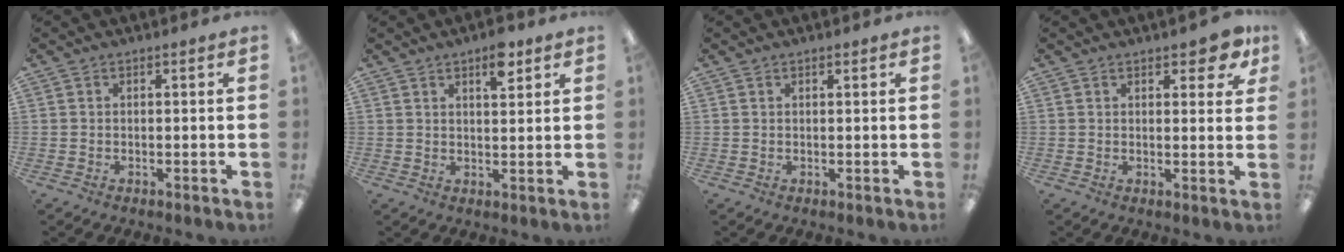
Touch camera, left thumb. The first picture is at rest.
{"total": 5.7, "force": [3.7, 2.1, 3.8], "torque": [-0.044, -0.018, 0.058]}
{"total": 0.7, "force": [0.6, 0.3, 0.3], "torque": [-0.007, 0.002, 0.011]}
{"total": 5.2, "force": [3.5, 2.2, 3.2], "torque": [-0.029, -0.015, 0.056]}